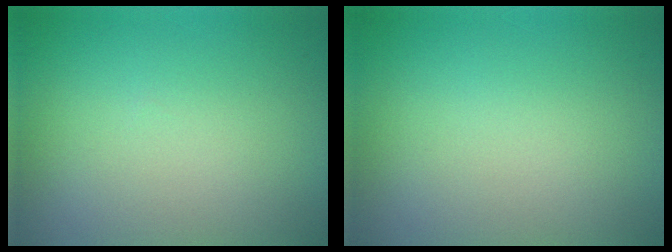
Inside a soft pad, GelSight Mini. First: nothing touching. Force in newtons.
{"total": 0.0}